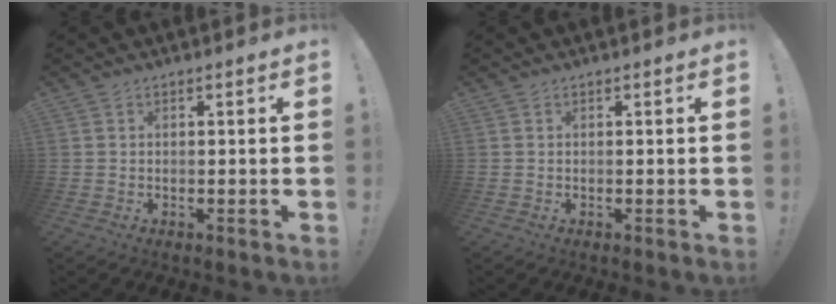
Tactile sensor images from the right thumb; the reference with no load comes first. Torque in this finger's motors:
{"motor_torque": [0.04, 0.03, 0.01, 0.04, 0.00]}